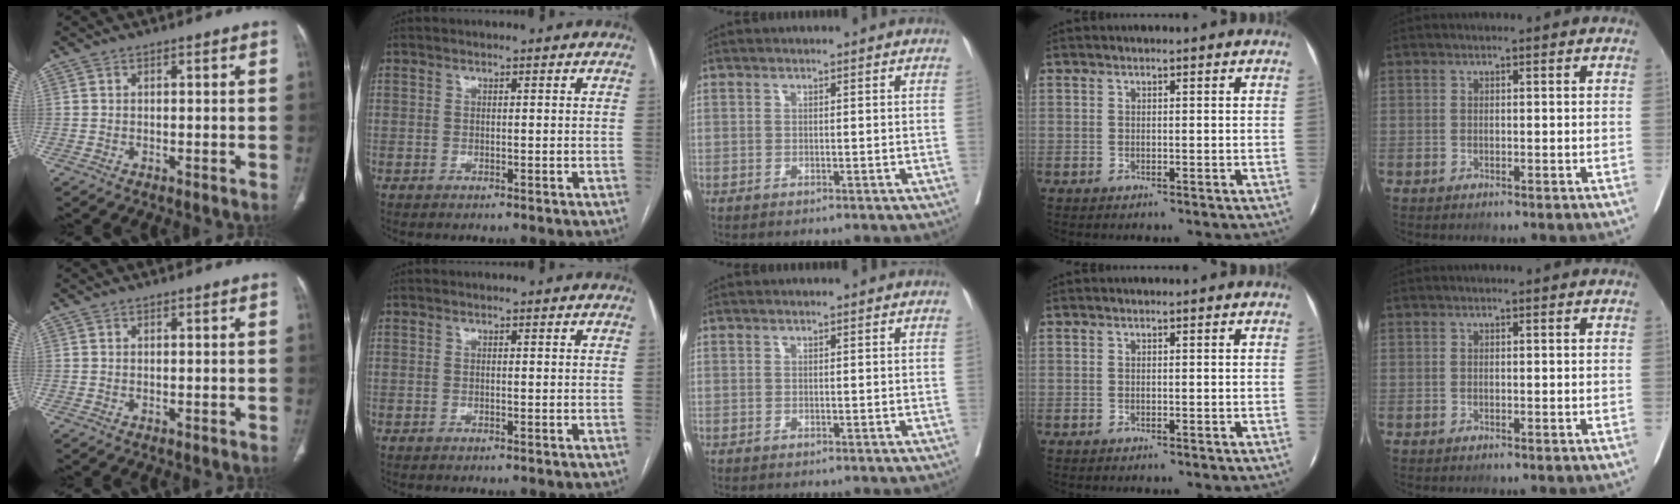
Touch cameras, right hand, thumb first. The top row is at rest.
{}